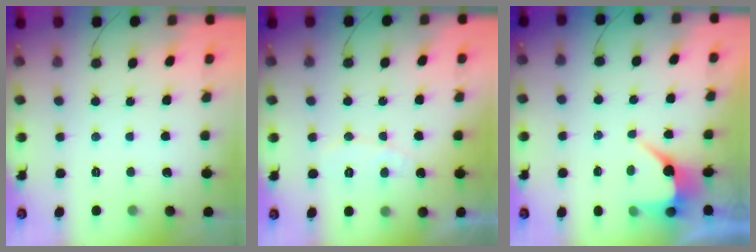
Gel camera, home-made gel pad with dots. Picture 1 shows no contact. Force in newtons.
{"total": 5.7, "press": 5.7, "slide": 0.3}
{"total": 5.7, "press": 5.7, "slide": 0.1}